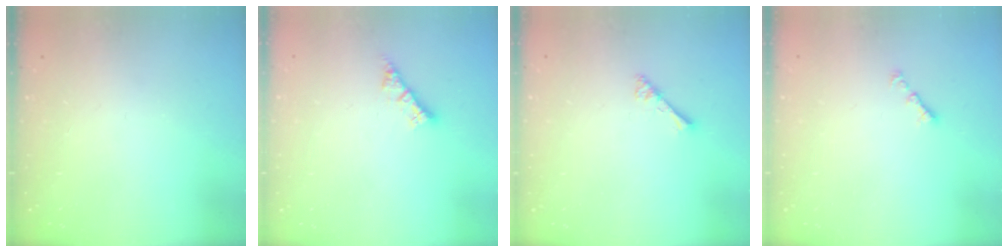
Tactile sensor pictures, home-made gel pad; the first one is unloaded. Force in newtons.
{"total": 4.8, "press": 4.8, "slide": 0.3}
{"total": 3.3, "press": 3.2, "slide": 0.4}
{"total": 1.3, "press": 1.2, "slide": 0.5}